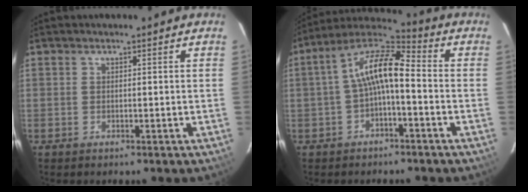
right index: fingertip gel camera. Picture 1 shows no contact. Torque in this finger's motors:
{"motor_torque": [1.25, -0.42, 0.79, 0.21]}